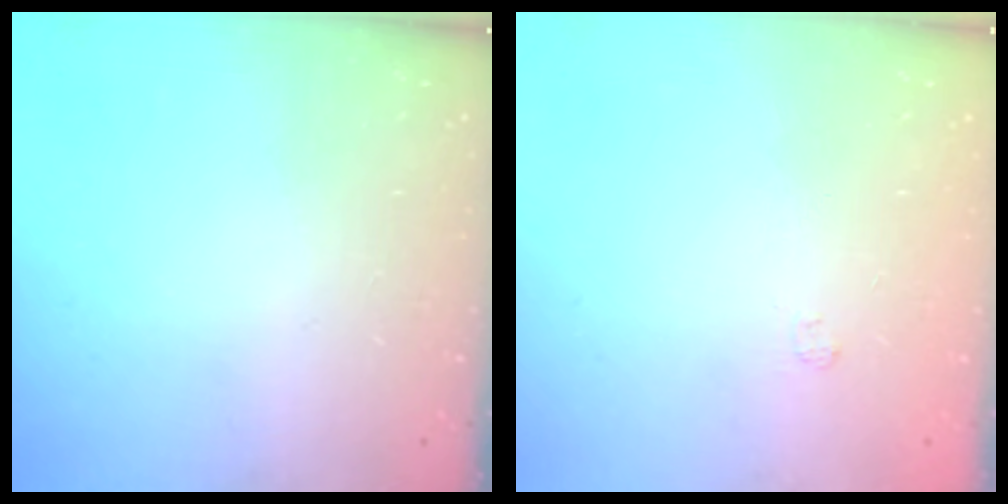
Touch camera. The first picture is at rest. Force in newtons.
{"total": 1.7, "press": 1.2, "slide": 1.1}